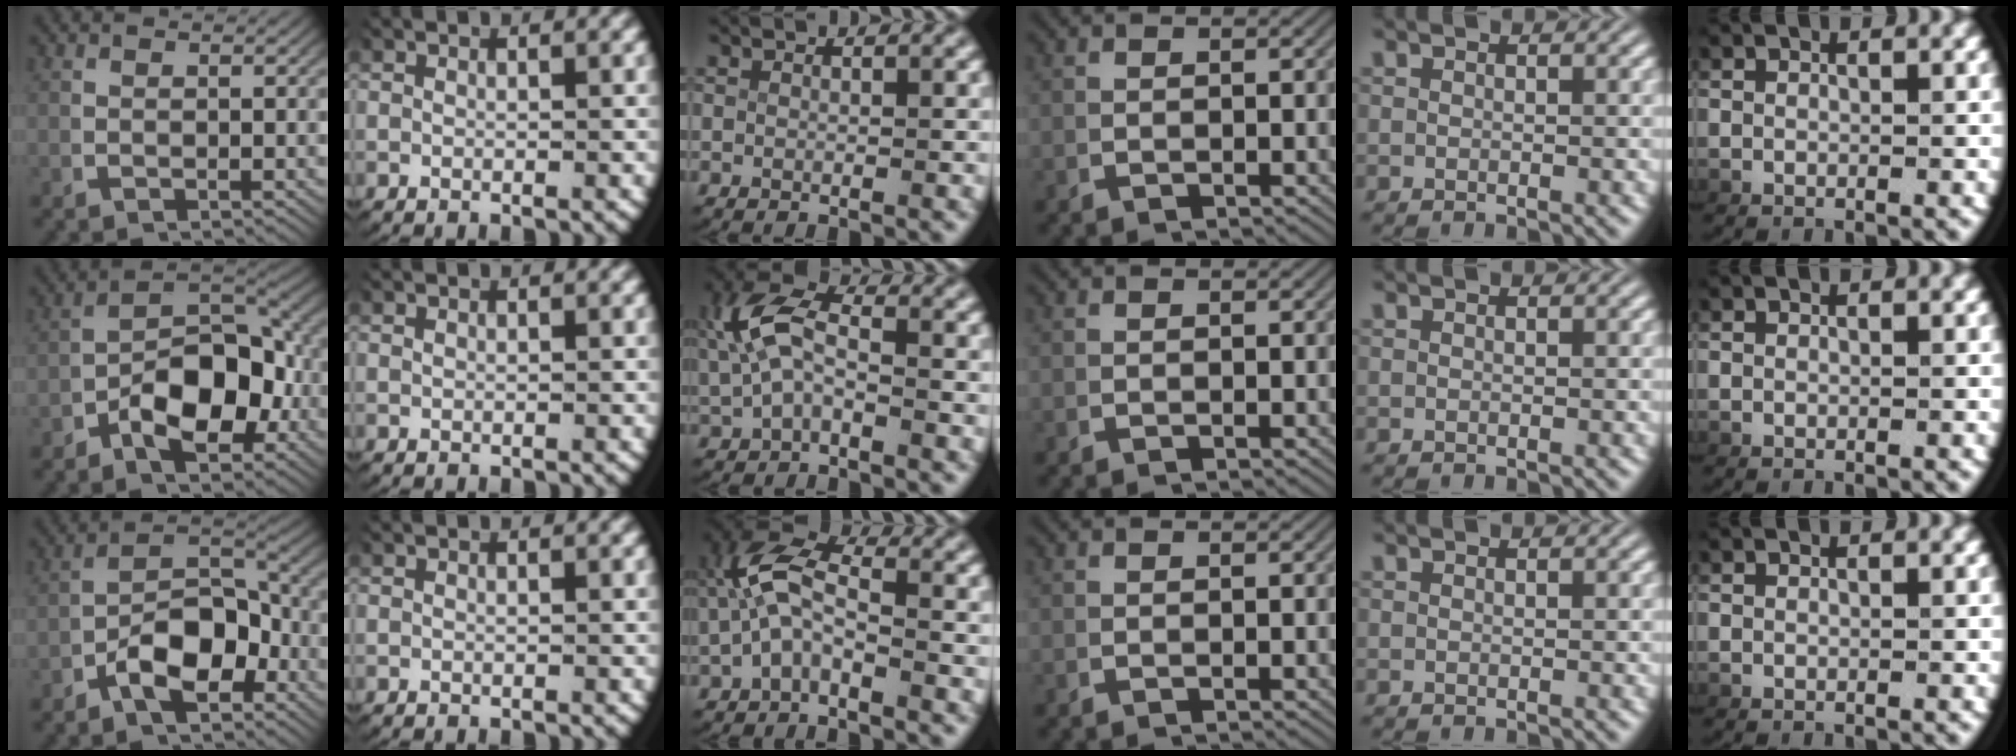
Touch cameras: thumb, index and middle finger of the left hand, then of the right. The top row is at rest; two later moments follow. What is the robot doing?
{"motion": "lift_and_place", "object": "fork"}